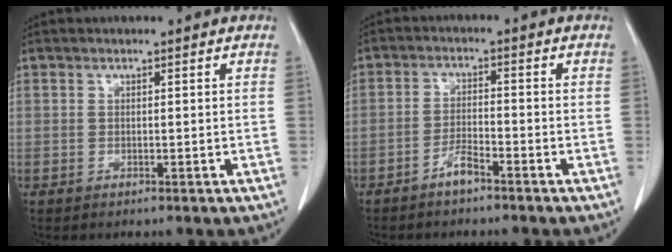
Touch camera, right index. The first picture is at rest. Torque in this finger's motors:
{"motor_torque": [0.34, -0.21, 0.09, 0.05]}